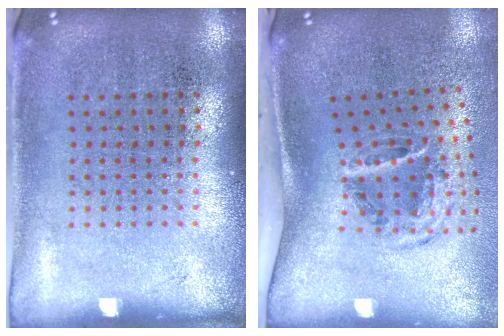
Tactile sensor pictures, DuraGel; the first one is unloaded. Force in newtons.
{"total": 2.1, "press": 1.2, "slide": 1.7}